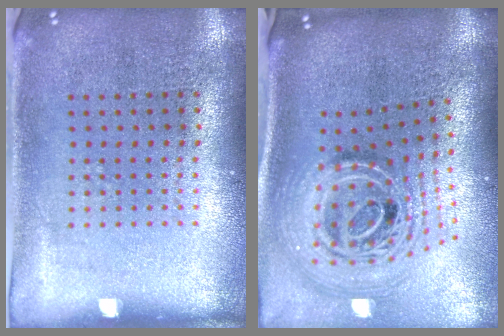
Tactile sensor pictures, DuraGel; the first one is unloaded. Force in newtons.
{"total": 3.0, "press": 2.1, "slide": 2.2}